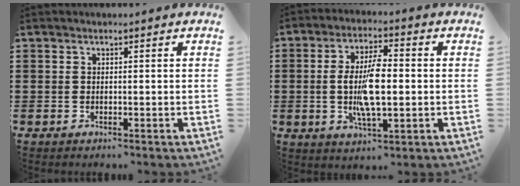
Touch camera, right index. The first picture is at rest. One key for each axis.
{"total": 9.5, "fx": -0.5, "fy": 3.4, "fz": 8.8, "tx": -0.184, "ty": -0.003, "tz": -0.014}